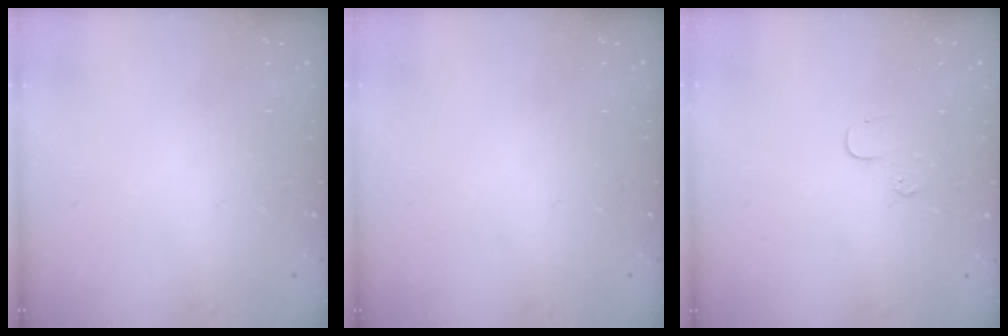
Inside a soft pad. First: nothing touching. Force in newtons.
{"total": 0.0}
{"total": 3.7, "press": 3.7, "slide": 0.5}